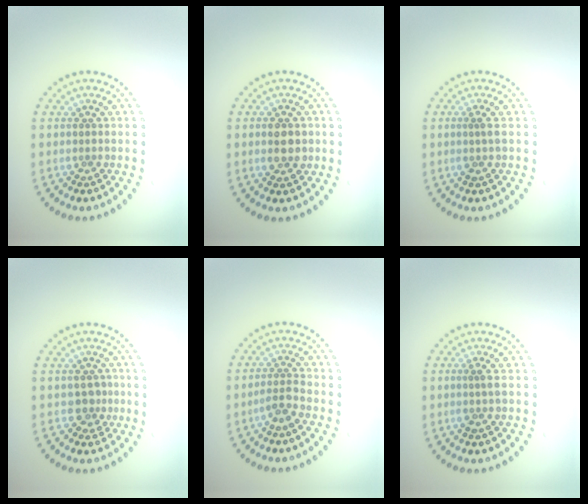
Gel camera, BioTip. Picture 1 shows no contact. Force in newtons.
{"total": 2.2, "press": 2.2, "slide": 0.2}
{"total": 1.3, "press": 0.9, "slide": 0.9}
{"total": 1.6, "press": 1.4, "slide": 0.8}
{"total": 1.9, "press": 1.4, "slide": 1.3}
{"total": 1.3, "press": 0.9, "slide": 0.9}